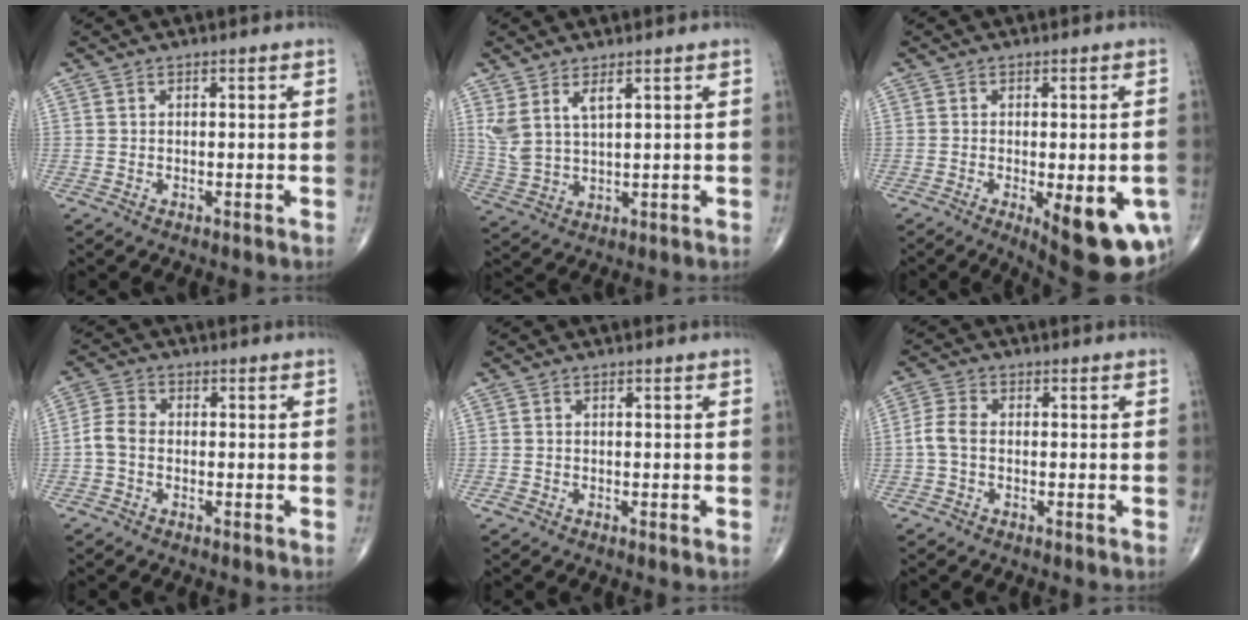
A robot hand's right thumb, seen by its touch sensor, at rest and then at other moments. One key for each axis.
{"total": 6.0, "fx": 3.1, "fy": 2.2, "fz": 4.6, "tx": -0.103, "ty": -0.016, "tz": 0.076}
{"total": 14.8, "fx": -5.1, "fy": 5.3, "fz": 12.9, "tx": -0.118, "ty": -0.004, "tz": -0.049}
{"total": 4.0, "fx": -1.0, "fy": 2.8, "fz": 2.7, "tx": -0.053, "ty": 0.011, "tz": -0.029}
{"total": 0.9, "fx": -0.4, "fy": 0.5, "fz": 0.6, "tx": -0.011, "ty": -0.002, "tz": -0.010}
{"total": 3.8, "fx": -0.7, "fy": 2.4, "fz": 2.9, "tx": -0.063, "ty": 0.010, "tz": -0.021}